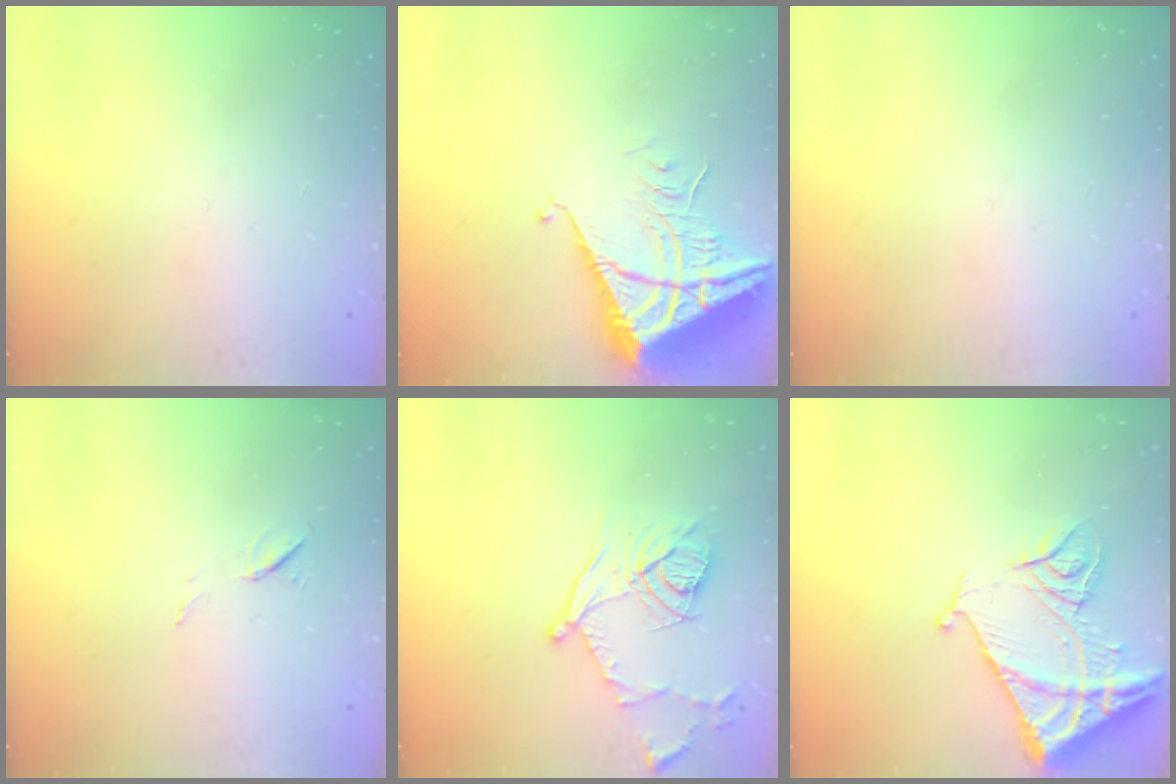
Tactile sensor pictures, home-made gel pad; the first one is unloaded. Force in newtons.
{"total": 7.0, "press": 7.0, "slide": 0.8}
{"total": 0.0}
{"total": 5.0, "press": 4.6, "slide": 1.9}
{"total": 13.8, "press": 13.7, "slide": 1.8}
{"total": 13.7, "press": 13.6, "slide": 1.4}